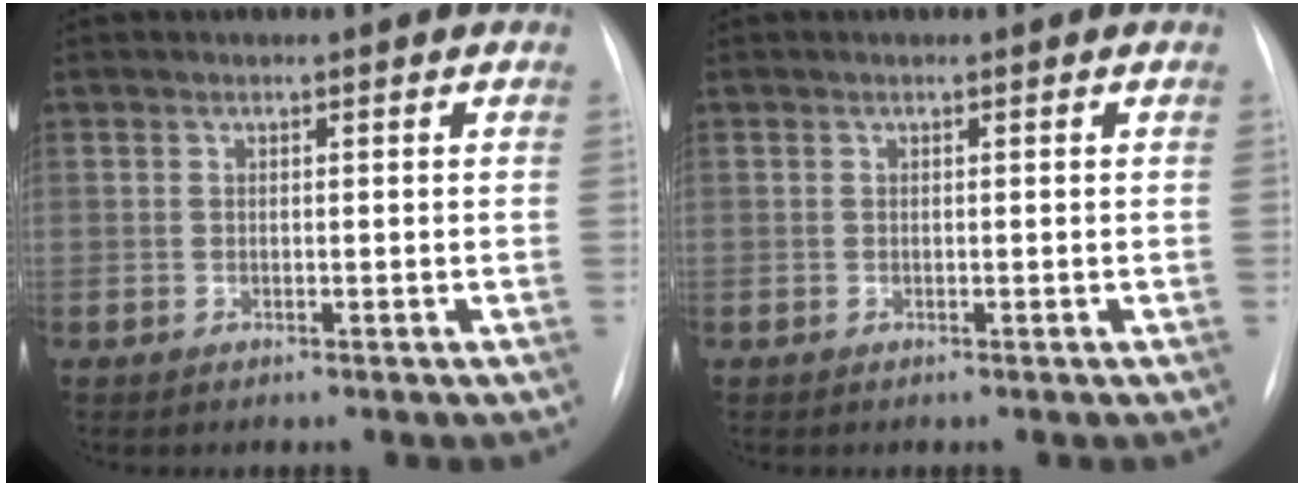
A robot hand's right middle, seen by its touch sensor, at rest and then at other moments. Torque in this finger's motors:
{"motor_torque": [-0.21, -0.21, -0.01, 0.00]}